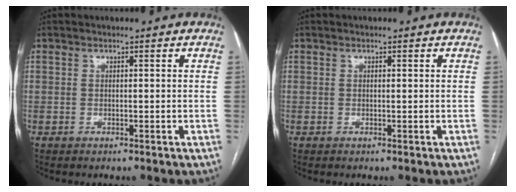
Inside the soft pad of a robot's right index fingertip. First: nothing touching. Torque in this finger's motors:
{"motor_torque": [0.07, 0.11, -0.02, 0.00]}